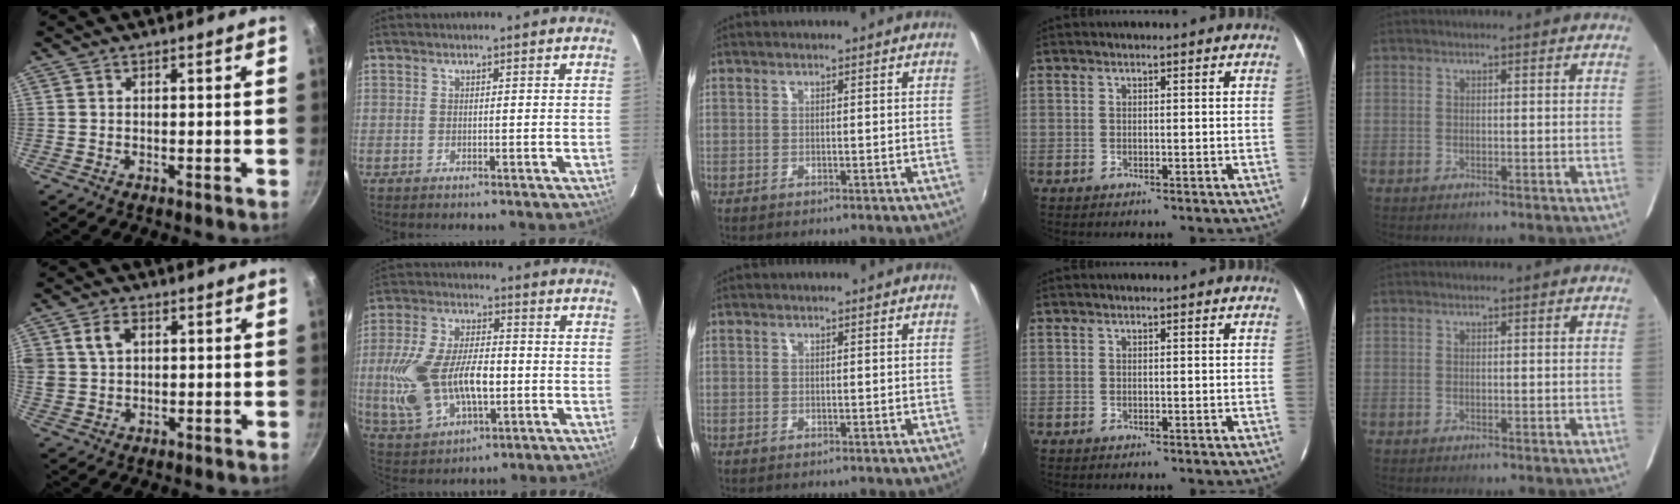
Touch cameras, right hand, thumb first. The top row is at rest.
{"thumb": {"total": 6.4, "force": [2.0, 4.8, 3.8], "torque": [-0.062, 0.006, 0.035]}, "index": {"total": 18.9, "force": [-2.4, 10.5, 15.5], "torque": [-0.336, -0.002, -0.028]}}